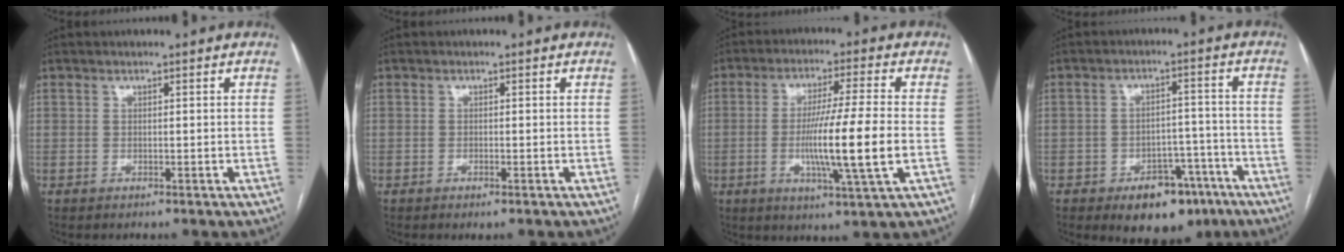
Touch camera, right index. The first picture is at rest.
{"total": 0.7, "force": [-0.4, 0.0, 0.5], "torque": [-0.010, -0.001, -0.004]}
{"total": 12.1, "force": [-1.9, -0.9, 11.9], "torque": [-0.219, -0.016, -0.038]}
{"total": 9.7, "force": [-6.1, 5.6, 5.1], "torque": [-0.053, 0.020, -0.079]}